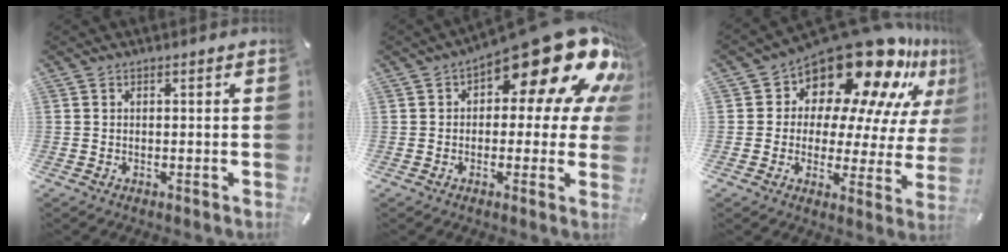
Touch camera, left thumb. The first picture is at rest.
{"total": 22.2, "force": [11.4, 9.2, 16.7], "torque": [-0.216, -0.081, 0.186]}
{"total": 19.9, "force": [15.8, 8.3, 8.8], "torque": [-0.125, -0.144, 0.263]}